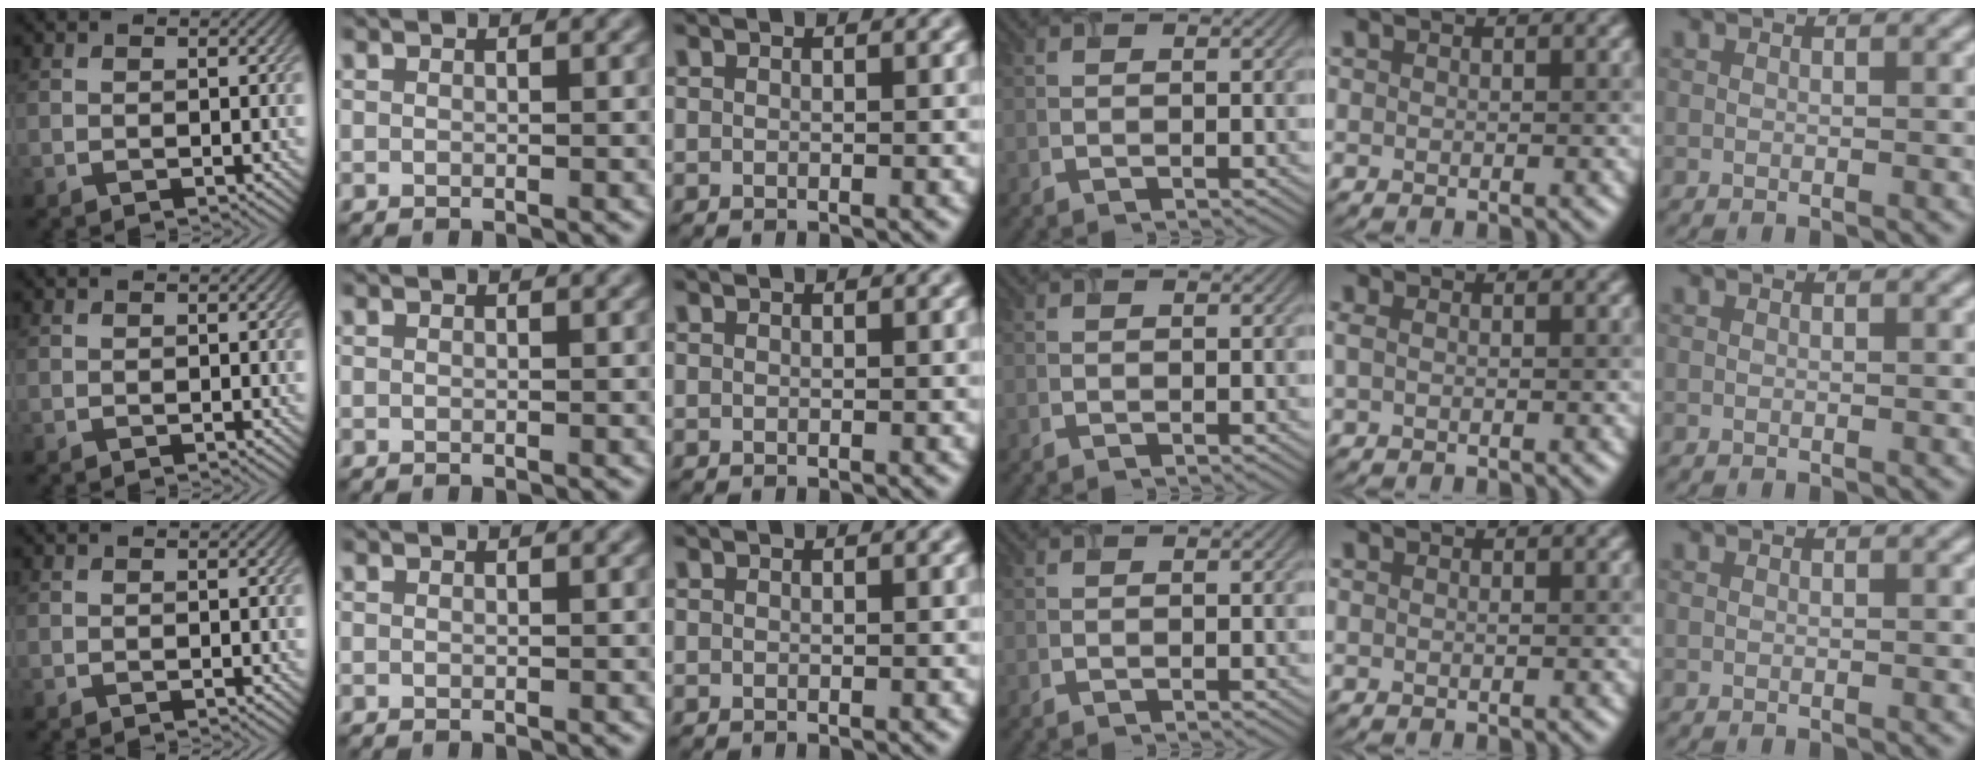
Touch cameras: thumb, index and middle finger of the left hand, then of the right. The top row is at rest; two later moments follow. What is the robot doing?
{"motion": "close", "object": "airpods case & airpods"}